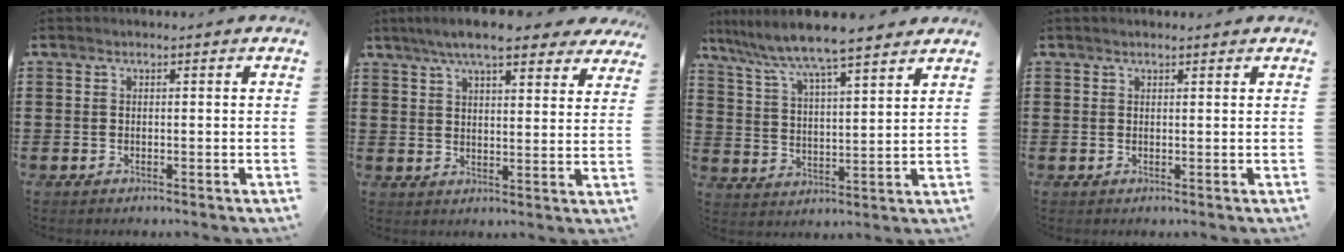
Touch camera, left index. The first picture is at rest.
{"total": 8.5, "force": [7.0, 1.5, 4.6], "torque": [-0.101, -0.011, 0.126]}
{"total": 7.1, "force": [6.4, 0.0, 3.0], "torque": [-0.085, -0.037, 0.107]}
{"total": 0.8, "force": [0.7, 0.1, 0.4], "torque": [-0.009, 0.002, 0.013]}